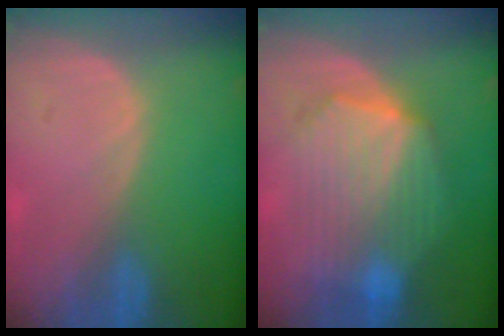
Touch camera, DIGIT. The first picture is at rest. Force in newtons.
{"total": 10.1, "press": 10.0, "slide": 0.9}